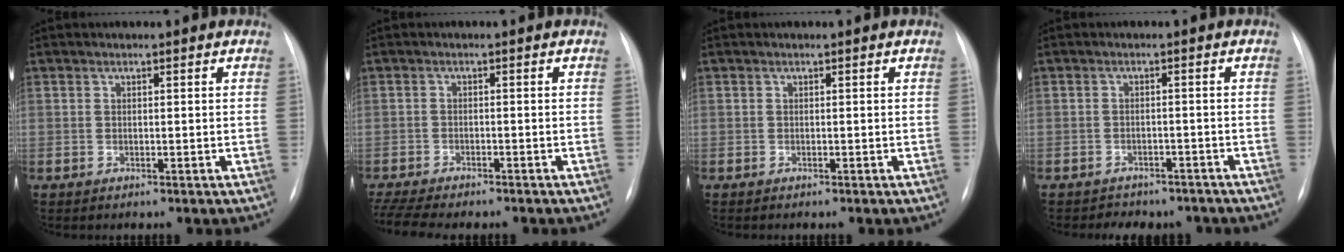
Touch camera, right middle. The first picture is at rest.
{"total": 10.7, "force": [-9.1, 2.4, 5.1], "torque": [-0.088, 0.000, -0.133]}
{"total": 0.0}
{"total": 7.3, "force": [-6.2, 3.5, 1.2], "torque": [-0.014, 0.011, -0.068]}